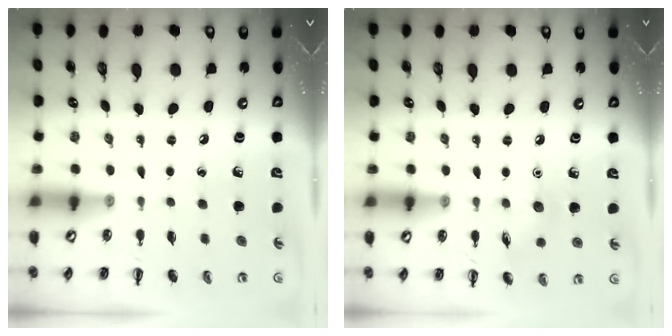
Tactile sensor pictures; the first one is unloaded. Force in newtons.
{"total": 7.1, "press": 7.0, "slide": 1.5}